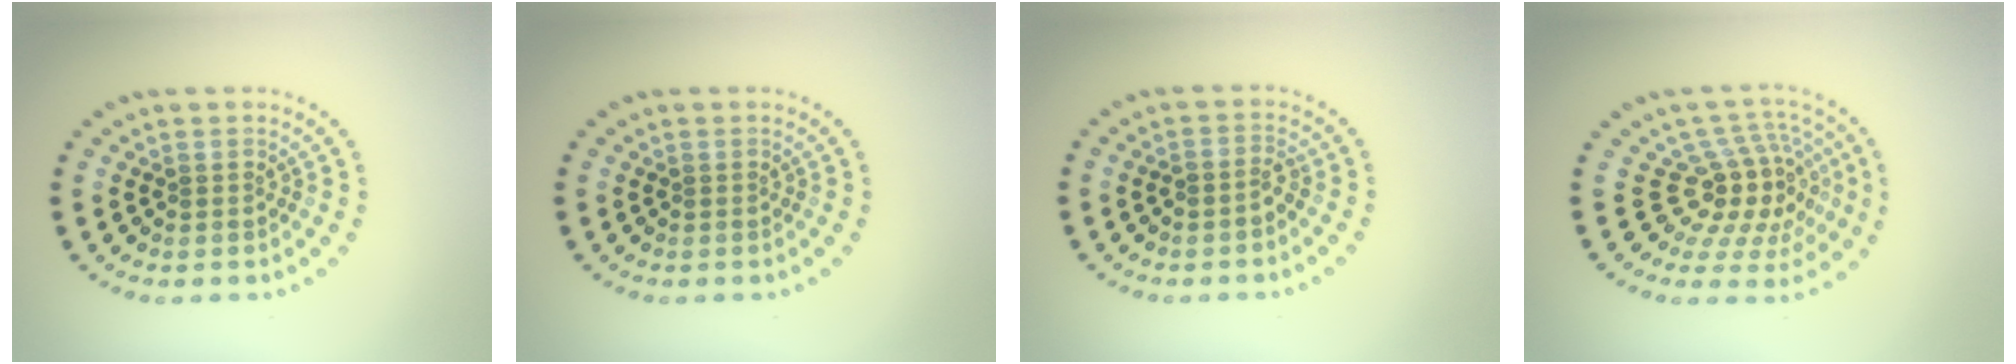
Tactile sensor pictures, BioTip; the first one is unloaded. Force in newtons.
{"total": 0.0}
{"total": 1.4, "press": 1.1, "slide": 0.9}
{"total": 5.1, "press": 4.1, "slide": 3.0}